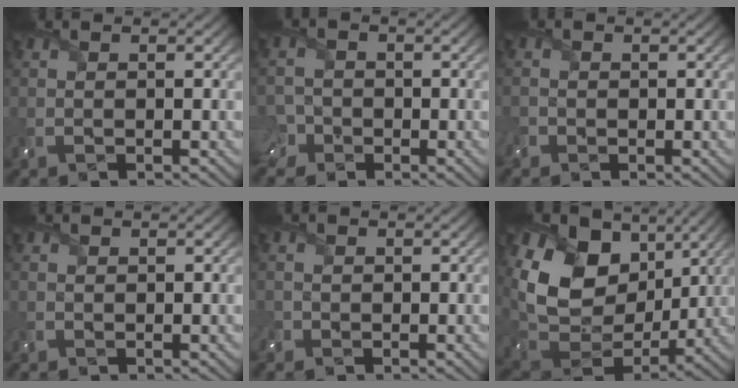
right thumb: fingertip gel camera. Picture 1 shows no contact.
{"total": 4.8, "force": [-2.8, 3.7, 1.3], "torque": [-0.028, -0.009, -0.061]}
{"total": 1.5, "force": [-0.8, 1.2, 0.2], "torque": [-0.008, -0.007, -0.020]}
{"total": 0.6, "force": [0.2, 0.6, 0.1], "torque": [-0.004, -0.001, 0.002]}
{"total": 1.6, "force": [-0.6, 1.5, 0.2], "torque": [-0.005, -0.004, -0.014]}
{"total": 16.3, "force": [5.6, 11.8, 9.8], "torque": [-0.227, 0.015, 0.110]}